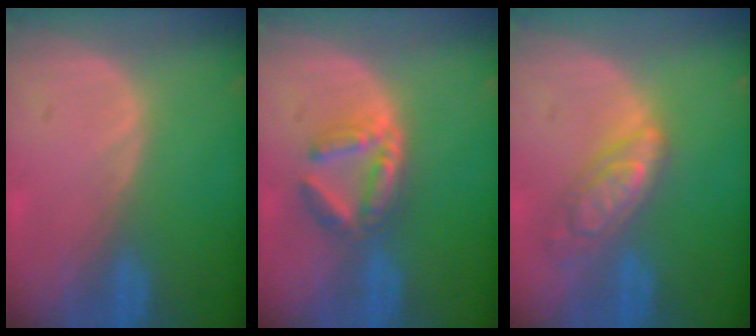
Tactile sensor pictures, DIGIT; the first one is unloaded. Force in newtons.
{"total": 5.6, "press": 5.4, "slide": 1.3}
{"total": 6.4, "press": 5.6, "slide": 3.1}